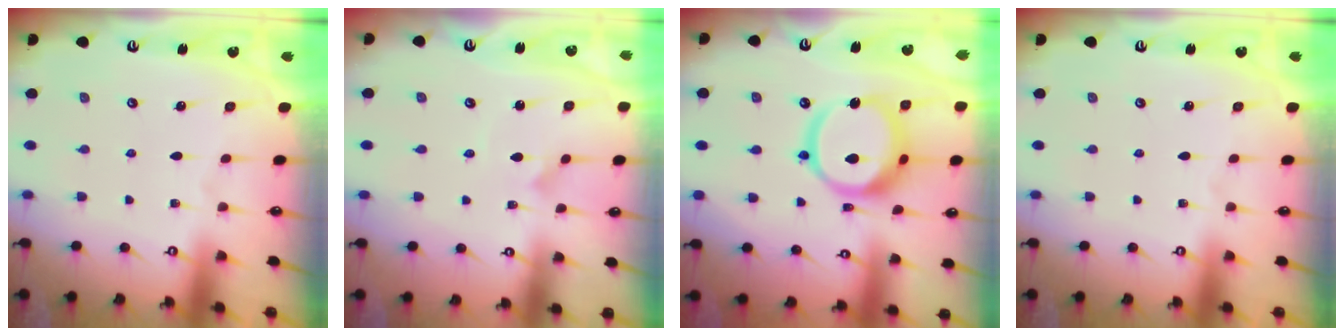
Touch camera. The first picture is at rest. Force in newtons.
{"total": 2.3, "press": 2.3, "slide": 0.1}
{"total": 16.4, "press": 16.3, "slide": 1.9}
{"total": 0.0}